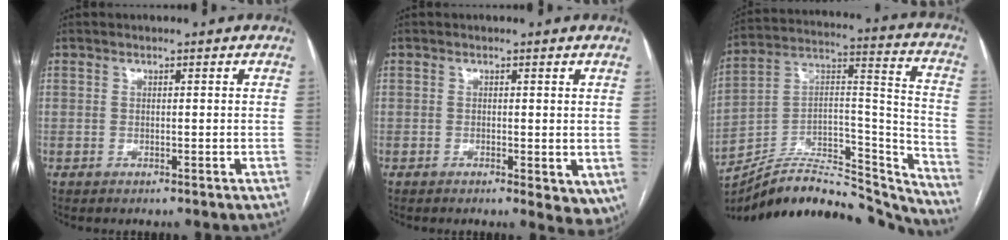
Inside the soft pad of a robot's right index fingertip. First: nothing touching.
{"total": 4.5, "force": [-1.0, 2.3, 3.7], "torque": [-0.033, -0.008, -0.014]}
{"total": 27.6, "force": [-25.5, 6.3, 8.5], "torque": [-0.113, 0.044, -0.390]}